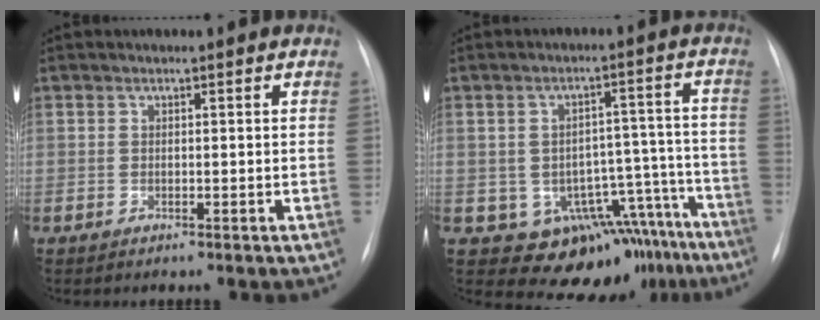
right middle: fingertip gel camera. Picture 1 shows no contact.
{"total": 14.3, "force": [-10.8, 8.7, 3.4], "torque": [-0.010, 0.063, -0.123]}